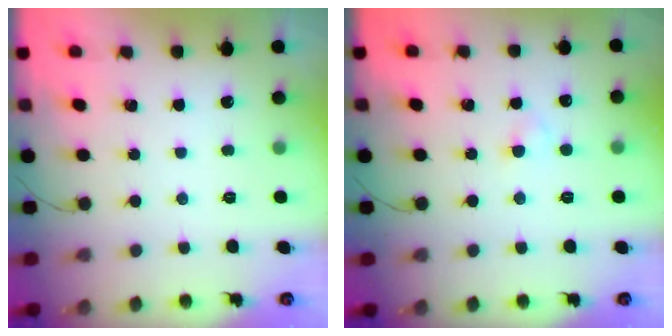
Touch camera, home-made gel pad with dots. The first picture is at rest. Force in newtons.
{"total": 1.9, "press": 1.6, "slide": 1.0}